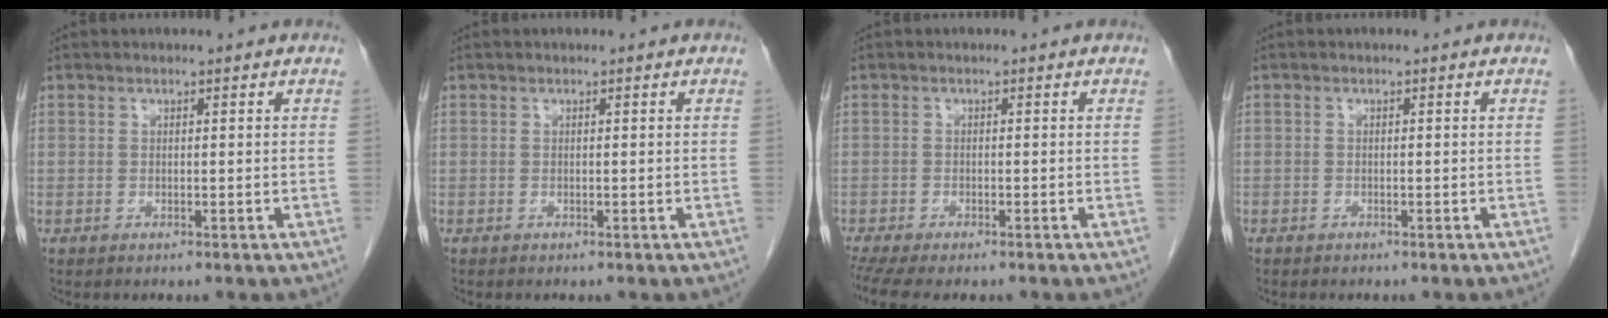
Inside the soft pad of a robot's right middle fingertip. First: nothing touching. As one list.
[{"total": 0.0}, {"total": 6.7, "force": [-5.4, 1.7, 3.6], "torque": [-0.059, -0.007, -0.086]}, {"total": 0.5, "force": [-0.4, 0.3, 0.0], "torque": [-0.007, 0.002, -0.008]}]